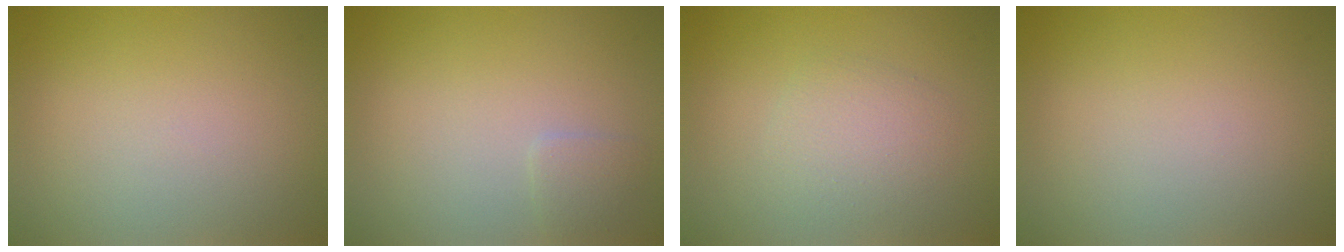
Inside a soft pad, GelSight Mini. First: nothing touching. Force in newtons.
{"total": 1.0, "press": 1.0, "slide": 0.0}
{"total": 2.3, "press": 2.3, "slide": 0.1}
{"total": 0.0}